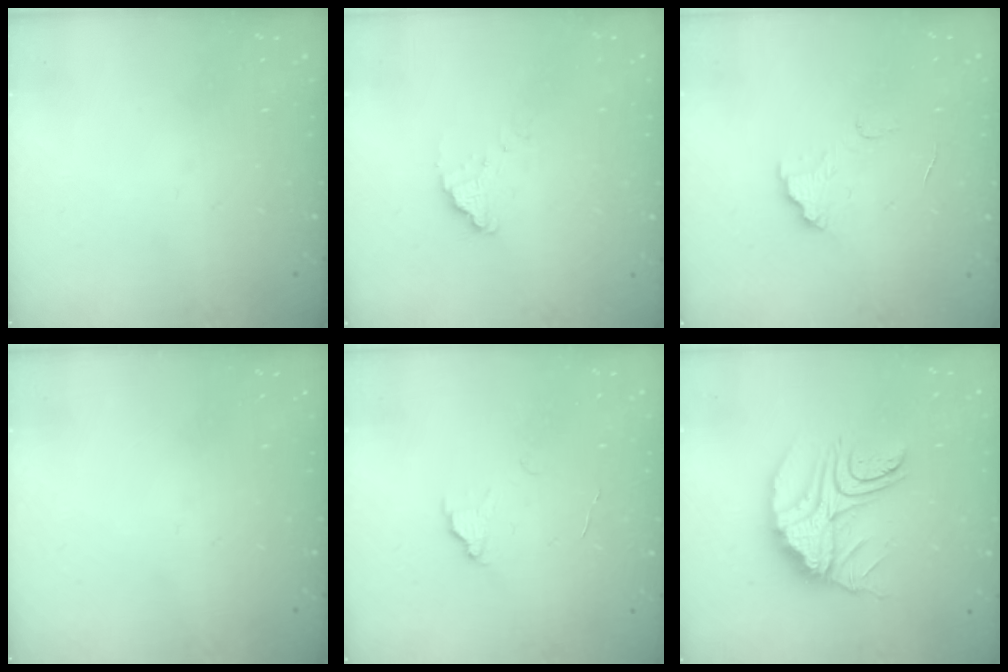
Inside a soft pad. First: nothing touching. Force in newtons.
{"total": 1.5, "press": 1.5, "slide": 0.1}
{"total": 7.9, "press": 7.9, "slide": 0.6}
{"total": 0.0}
{"total": 3.4, "press": 3.4, "slide": 0.3}
{"total": 17.2, "press": 17.1, "slide": 1.5}